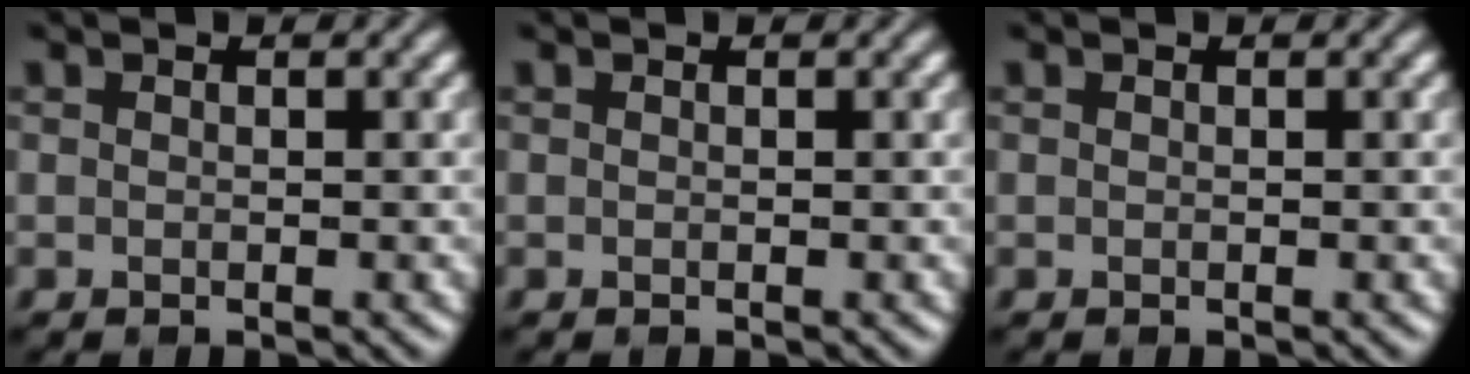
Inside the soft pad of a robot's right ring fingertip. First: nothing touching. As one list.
[{"total": 0.0}, {"total": 0.0}]